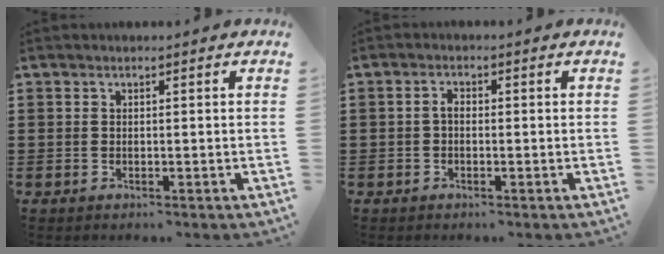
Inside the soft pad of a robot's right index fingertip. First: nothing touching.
{"total": 1.5, "force": [-0.3, 0.7, 1.3], "torque": [-0.032, -0.001, -0.010]}